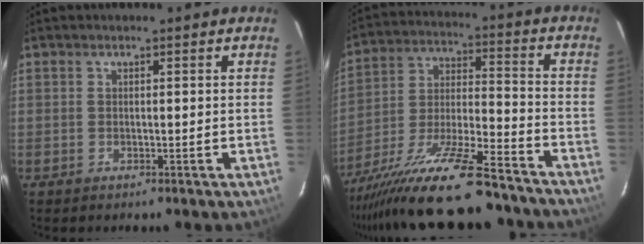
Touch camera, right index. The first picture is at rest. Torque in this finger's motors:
{"motor_torque": [1.58, -0.55, 1.05, 0.21]}